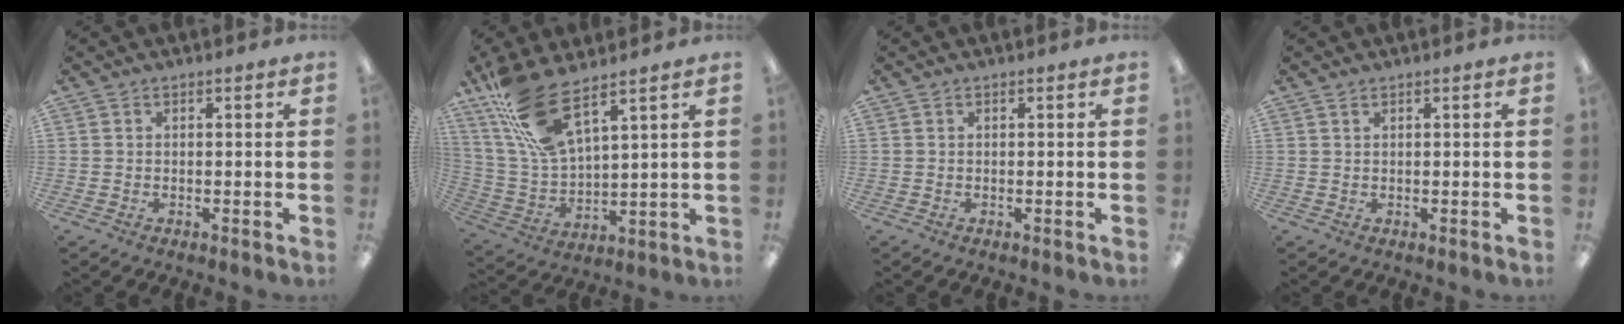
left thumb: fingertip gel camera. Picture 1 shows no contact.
{"total": 15.8, "force": [10.6, 5.2, 10.4], "torque": [-0.238, -0.044, 0.192]}
{"total": 0.0}
{"total": 0.5, "force": [0.4, 0.1, 0.3], "torque": [-0.008, 0.001, 0.008]}